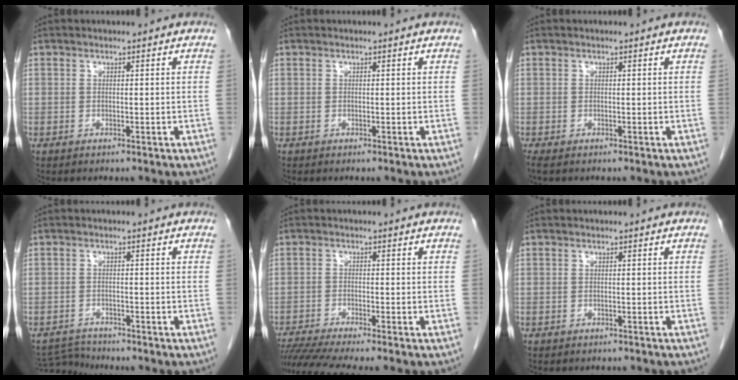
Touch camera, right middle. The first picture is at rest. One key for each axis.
{"total": 0.0}
{"total": 1.3, "fx": -1.0, "fy": 0.4, "fz": 0.7, "tx": -0.011, "ty": -0.004, "tz": -0.013}
{"total": 3.1, "fx": -3.0, "fy": -0.1, "fz": -0.7, "tx": 0.015, "ty": -0.011, "tz": -0.052}
{"total": 8.3, "fx": -7.2, "fy": -0.9, "fz": 4.0, "tx": -0.062, "ty": -0.017, "tz": -0.120}
{"total": 2.2, "fx": -2.0, "fy": 0.8, "fz": 0.6, "tx": -0.017, "ty": -0.003, "tz": -0.020}